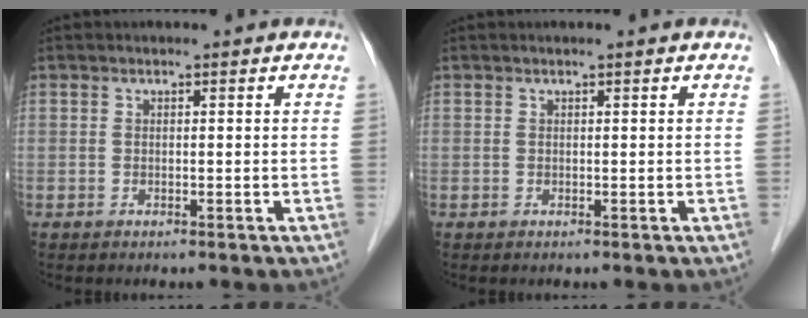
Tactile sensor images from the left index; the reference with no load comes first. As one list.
[{"total": 0.0}]